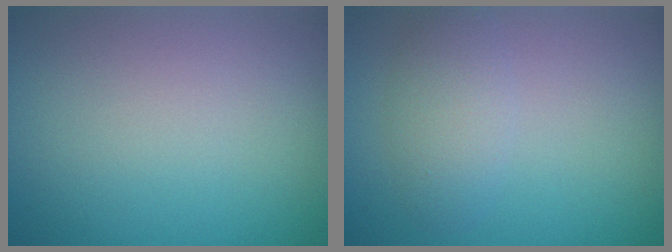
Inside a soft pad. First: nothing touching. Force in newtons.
{"total": 2.5, "press": 2.5, "slide": 0.2}